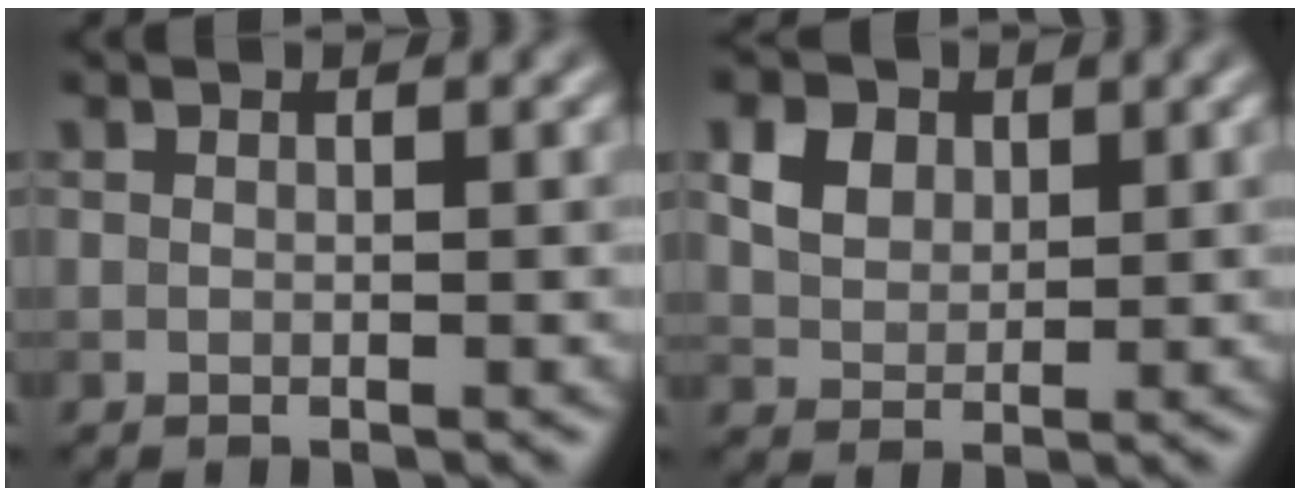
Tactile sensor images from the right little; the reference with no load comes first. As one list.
[{"total": 5.0, "force": [2.5, 3.4, 2.6], "torque": [-0.070, 0.014, 0.043]}]